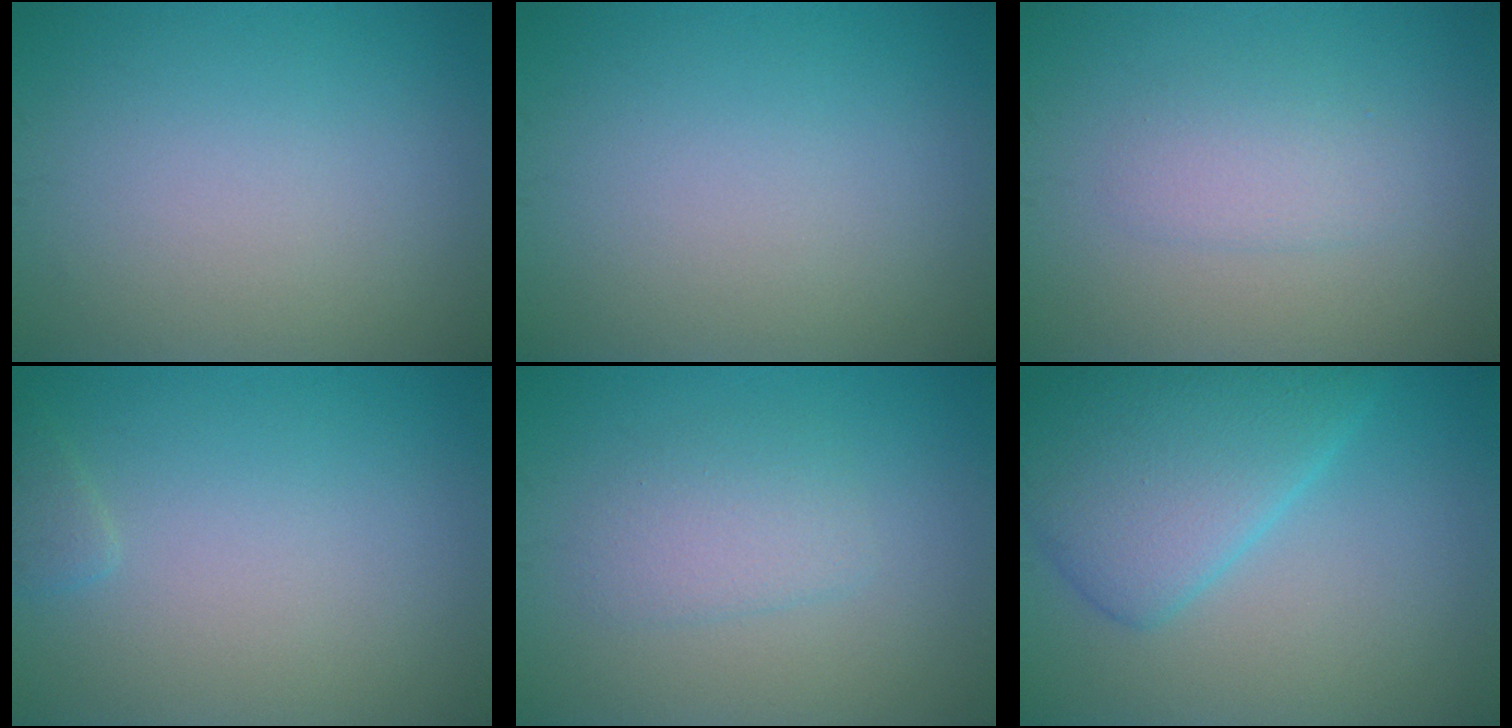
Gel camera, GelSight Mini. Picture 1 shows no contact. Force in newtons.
{"total": 0.0}
{"total": 2.0, "press": 2.0, "slide": 0.1}
{"total": 0.9, "press": 0.9, "slide": 0.1}
{"total": 2.4, "press": 2.4, "slide": 0.1}
{"total": 6.8, "press": 6.8, "slide": 0.2}